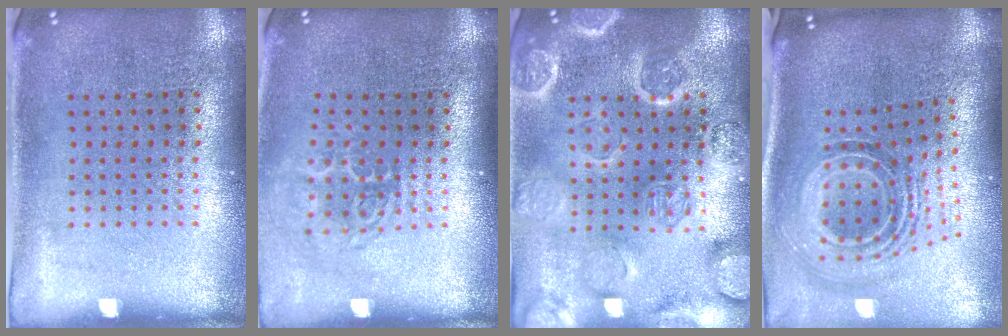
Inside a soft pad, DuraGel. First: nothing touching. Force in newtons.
{"total": 1.8, "press": 1.2, "slide": 1.3}
{"total": 3.4, "press": 3.3, "slide": 0.8}
{"total": 2.0, "press": 1.4, "slide": 1.3}